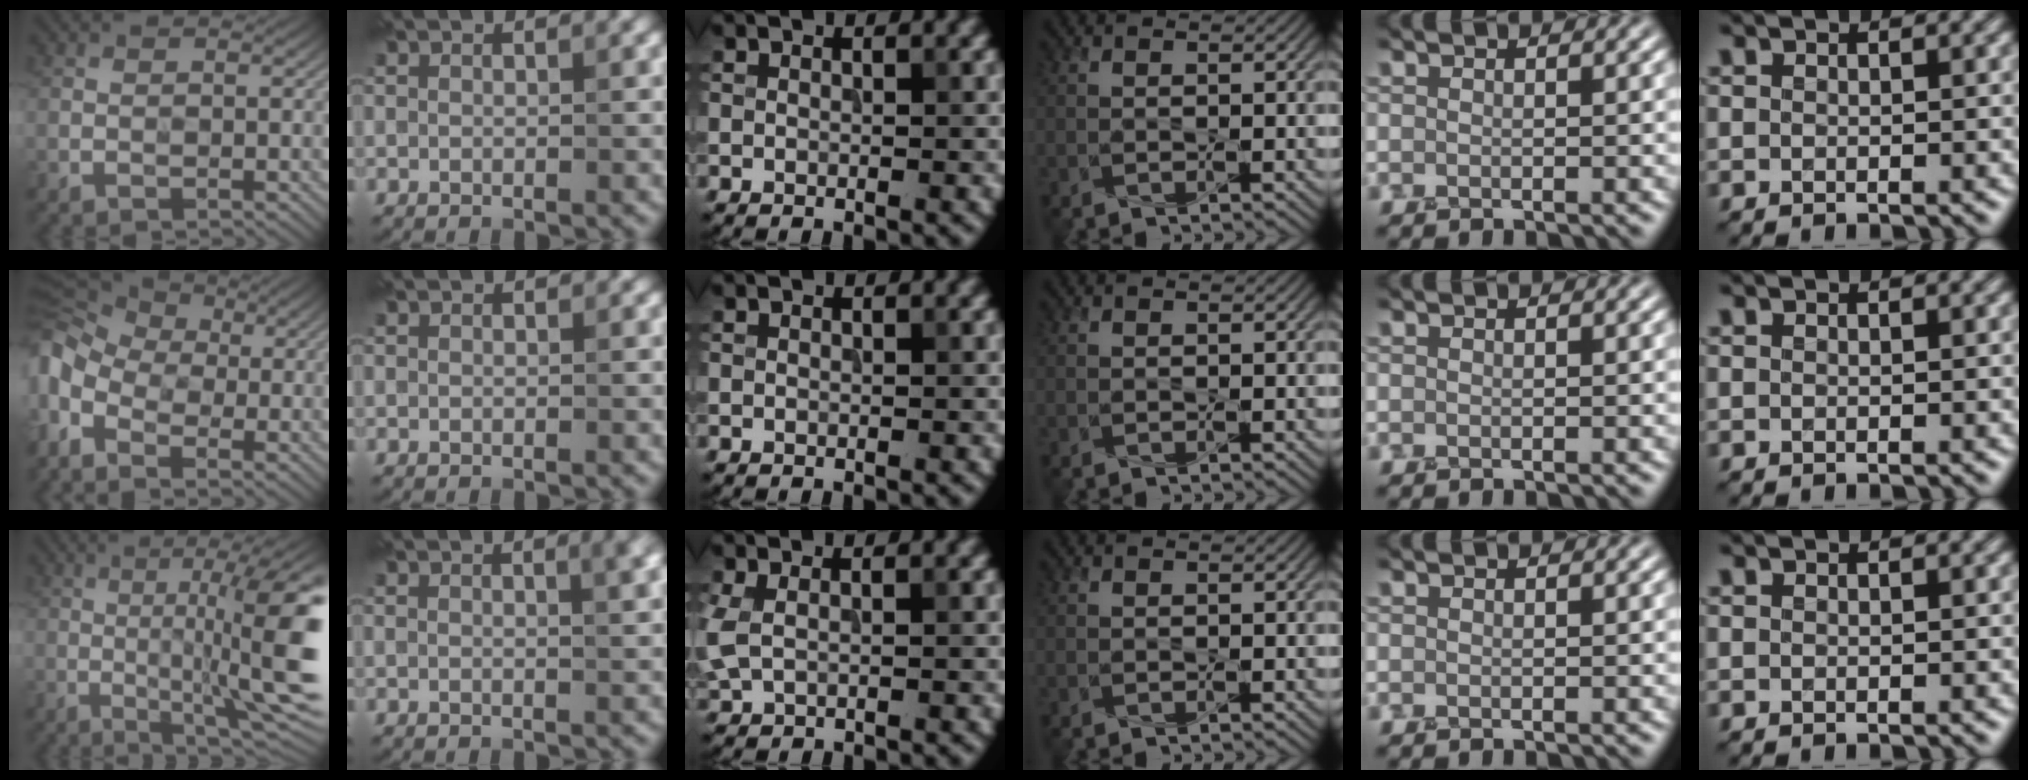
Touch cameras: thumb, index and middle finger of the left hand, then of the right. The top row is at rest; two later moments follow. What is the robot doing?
{"motion": "press", "object": "grip strengthener"}